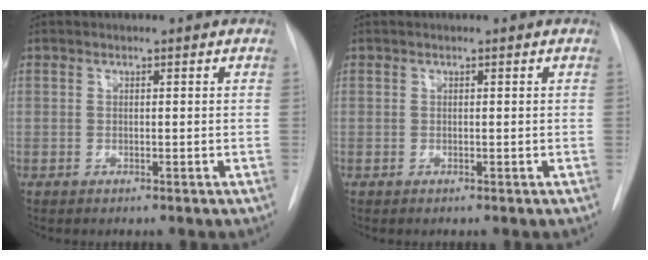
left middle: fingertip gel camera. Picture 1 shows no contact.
{"total": 0.0}